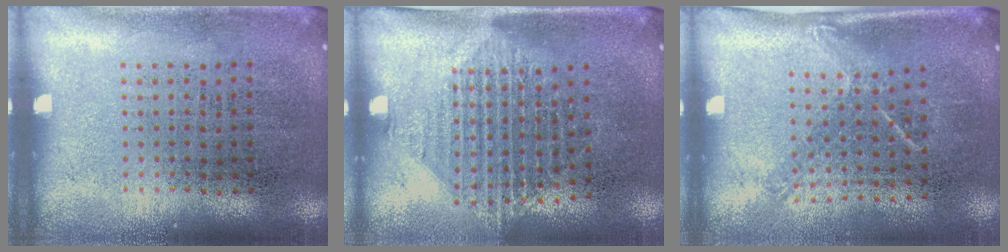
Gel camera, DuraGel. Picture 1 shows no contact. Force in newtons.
{"total": 1.4, "press": 1.2, "slide": 0.8}
{"total": 1.4, "press": 1.0, "slide": 1.0}